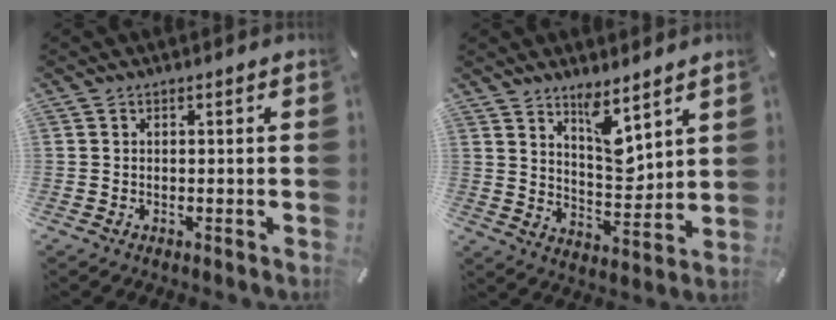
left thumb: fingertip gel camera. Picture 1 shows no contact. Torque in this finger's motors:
{"motor_torque": [1.50, 0.58, 0.86, -0.78, 0.25]}